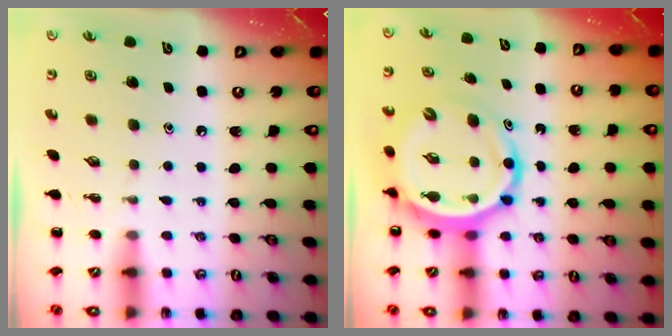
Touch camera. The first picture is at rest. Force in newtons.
{"total": 10.3, "press": 9.9, "slide": 2.8}